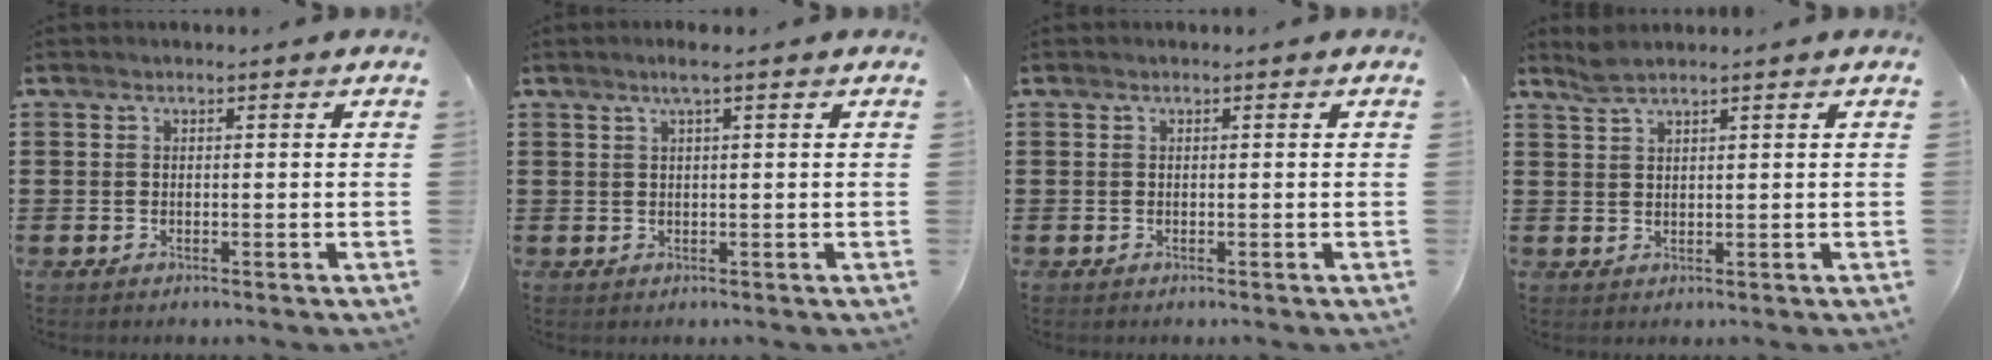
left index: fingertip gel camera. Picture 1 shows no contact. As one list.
[{"total": 2.2, "force": [1.2, 0.0, 1.8], "torque": [-0.038, 0.001, 0.021]}, {"total": 0.0}, {"total": 2.1, "force": [1.8, 0.2, 1.1], "torque": [-0.024, -0.001, 0.035]}]